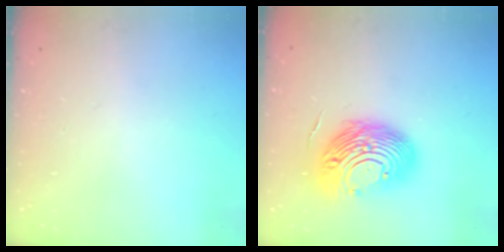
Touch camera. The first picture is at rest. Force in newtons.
{"total": 15.5, "press": 14.6, "slide": 5.1}